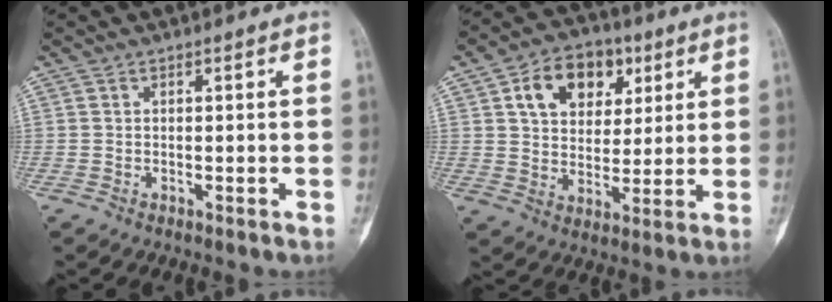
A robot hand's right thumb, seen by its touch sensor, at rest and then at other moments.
{"total": 13.3, "force": [5.3, 9.4, 7.8], "torque": [-0.084, -0.006, 0.086]}